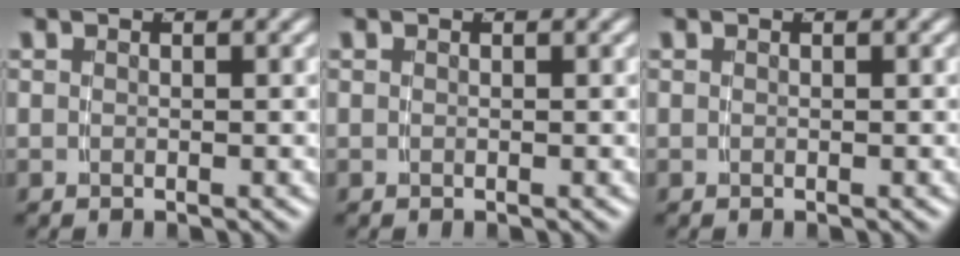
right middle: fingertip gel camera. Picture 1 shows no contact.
{"total": 0.0}
{"total": 0.0}